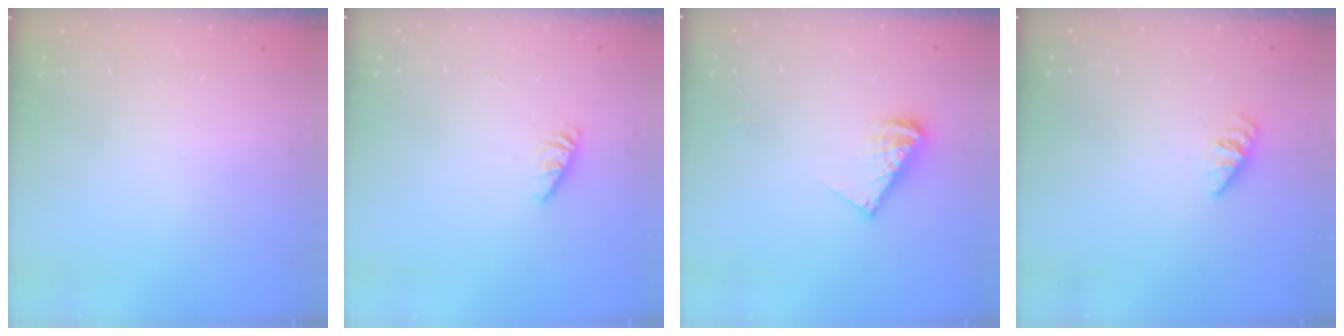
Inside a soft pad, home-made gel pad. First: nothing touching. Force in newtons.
{"total": 1.8, "press": 1.8, "slide": 0.3}
{"total": 8.9, "press": 8.9, "slide": 0.8}
{"total": 0.0}